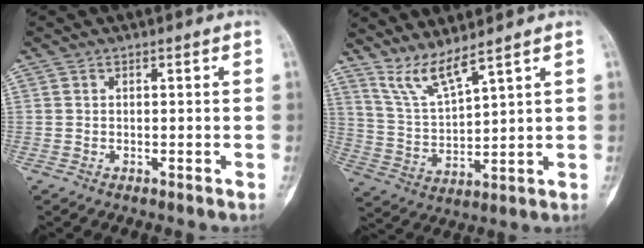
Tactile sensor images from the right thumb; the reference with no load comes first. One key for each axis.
{"total": 7.2, "fx": 6.1, "fy": 0.3, "fz": 3.7, "tx": -0.080, "ty": -0.051, "tz": 0.137}